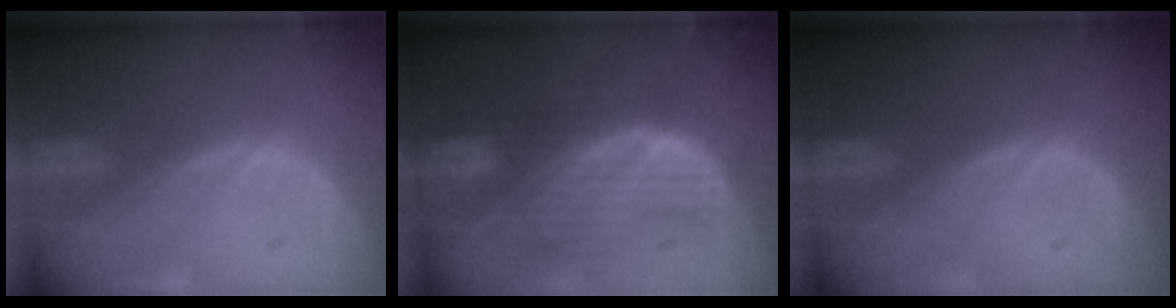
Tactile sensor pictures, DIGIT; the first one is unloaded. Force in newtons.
{"total": 9.2, "press": 8.4, "slide": 3.7}
{"total": 0.0}